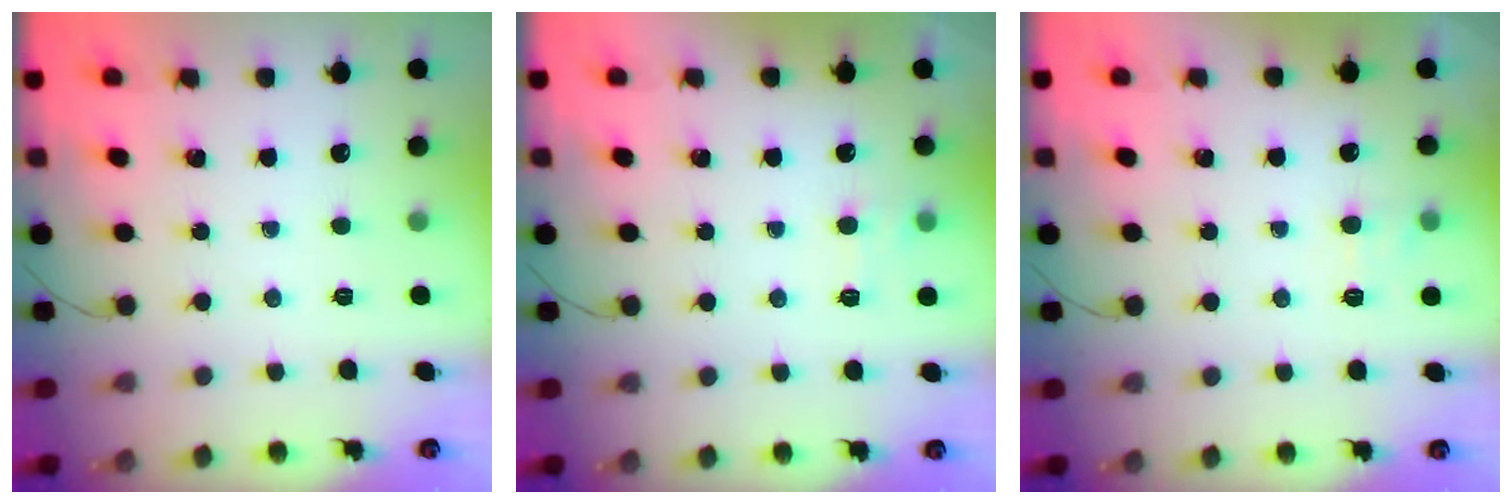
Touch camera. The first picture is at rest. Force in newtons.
{"total": 7.7, "press": 7.6, "slide": 1.4}
{"total": 5.8, "press": 5.6, "slide": 1.2}